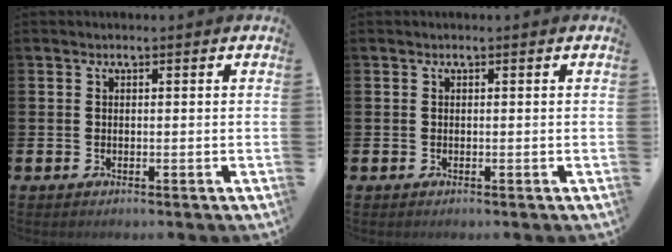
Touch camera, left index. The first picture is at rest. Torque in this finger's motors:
{"motor_torque": [0.00, 0.00, 0.00, 0.01]}